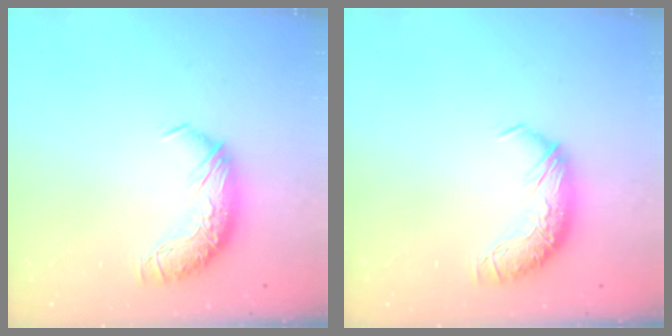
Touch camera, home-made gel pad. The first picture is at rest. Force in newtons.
{"total": 0.0}